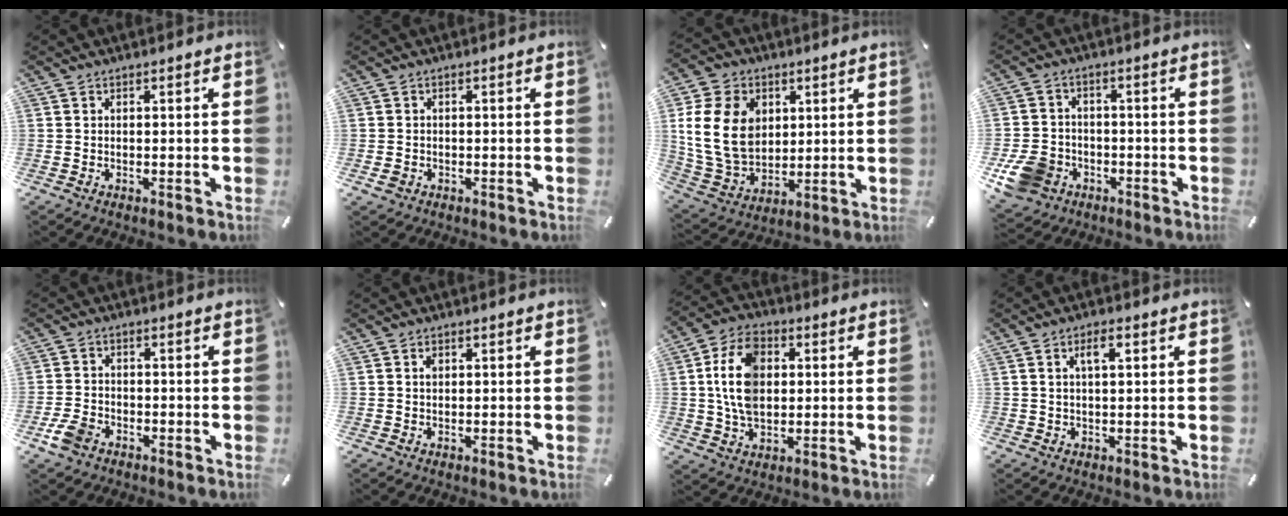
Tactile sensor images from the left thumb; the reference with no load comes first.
{"total": 1.9, "force": [-0.7, 1.6, 0.9], "torque": [-0.016, 0.004, -0.014]}
{"total": 16.4, "force": [3.4, 13.0, 9.4], "torque": [-0.221, -0.002, 0.062]}
{"total": 9.9, "force": [-3.9, 8.2, 3.8], "torque": [-0.087, 0.031, -0.069]}
{"total": 5.5, "force": [-3.1, 3.7, 2.5], "torque": [-0.063, 0.012, -0.061]}
{"total": 1.2, "force": [0.4, 0.9, 0.7], "torque": [-0.016, 0.004, 0.007]}
{"total": 12.6, "force": [1.5, 8.9, 8.8], "torque": [-0.186, 0.009, 0.026]}
{"total": 3.8, "force": [1.4, 1.4, 3.2], "torque": [-0.061, 0.005, 0.020]}